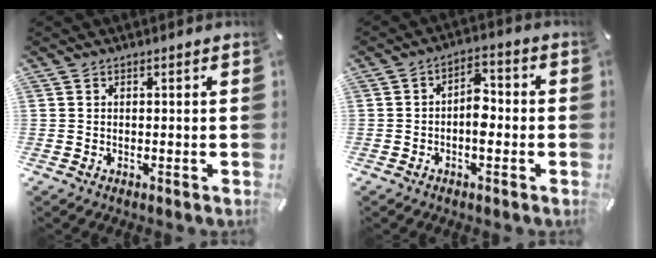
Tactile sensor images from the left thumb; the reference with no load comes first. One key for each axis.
{"total": 5.4, "fx": -1.8, "fy": 3.0, "fz": 4.1, "tx": -0.062, "ty": 0.015, "tz": -0.033}